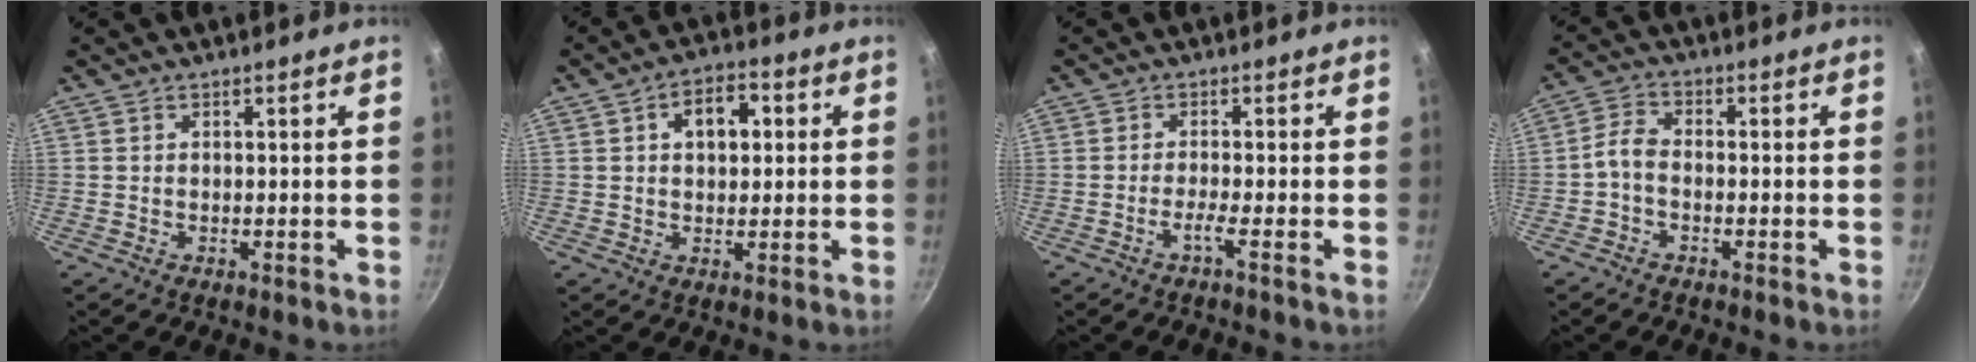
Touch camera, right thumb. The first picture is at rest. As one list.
[{"total": 7.4, "force": [1.8, 4.9, 5.3], "torque": [-0.051, 0.014, 0.022]}, {"total": 2.0, "force": [-1.1, -0.5, 1.6], "torque": [-0.046, 0.003, -0.026]}, {"total": 3.5, "force": [-1.5, 2.0, 2.5], "torque": [-0.060, 0.022, -0.039]}]